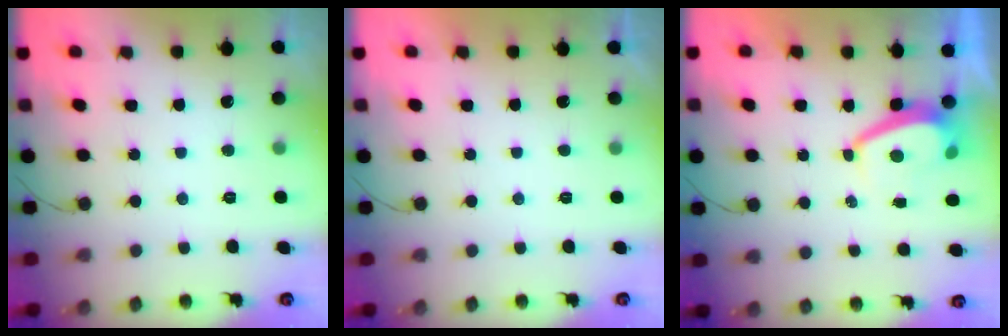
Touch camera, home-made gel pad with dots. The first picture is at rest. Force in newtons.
{"total": 2.2, "press": 2.2, "slide": 0.4}
{"total": 3.4, "press": 3.3, "slide": 0.8}